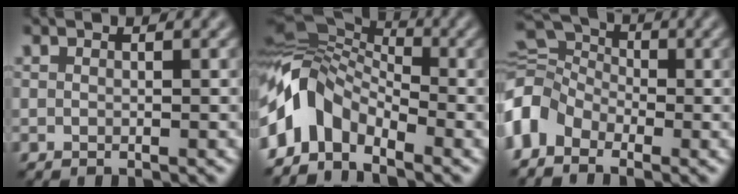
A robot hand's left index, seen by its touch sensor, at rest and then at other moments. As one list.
[{"total": 7.3, "force": [-3.7, 4.4, 4.4], "torque": [-0.081, 0.010, -0.090]}, {"total": 7.3, "force": [-1.4, 5.3, 4.8], "torque": [-0.096, 0.026, -0.042]}]